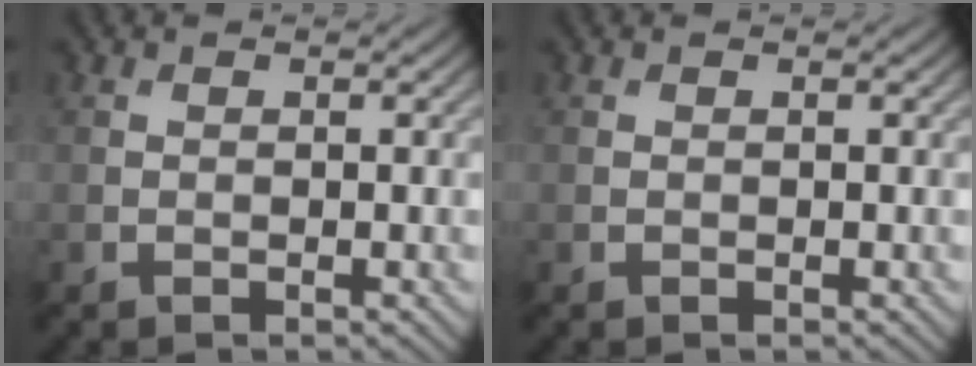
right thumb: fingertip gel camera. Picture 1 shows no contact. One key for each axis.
{"total": 0.0}